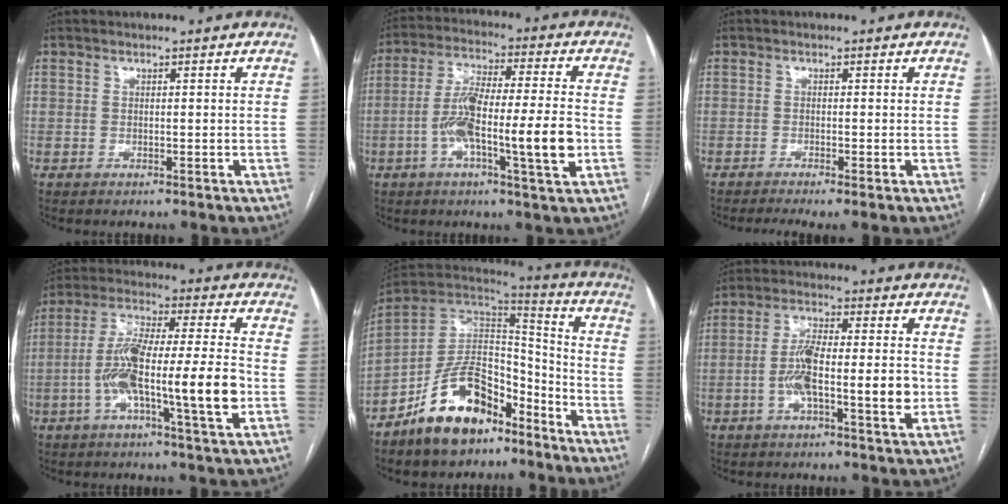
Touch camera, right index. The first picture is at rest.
{"total": 13.9, "force": [-3.5, 1.3, 13.4], "torque": [-0.241, 0.006, -0.063]}
{"total": 3.7, "force": [-2.7, 0.0, 2.5], "torque": [-0.035, -0.006, -0.044]}
{"total": 15.9, "force": [-3.9, 1.2, 15.4], "torque": [-0.279, 0.008, -0.070]}
{"total": 16.7, "force": [-10.7, 8.5, 9.7], "torque": [-0.171, 0.034, -0.186]}
{"total": 10.7, "force": [-2.2, 2.1, 10.2], "torque": [-0.183, 0.014, -0.038]}